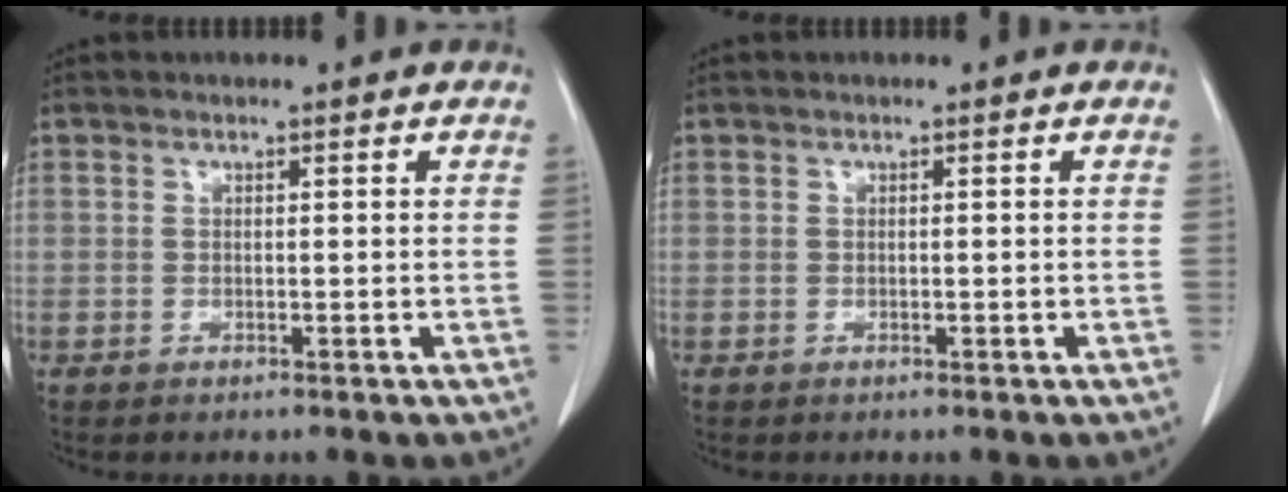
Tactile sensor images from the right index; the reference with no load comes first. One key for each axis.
{"total": 0.0}